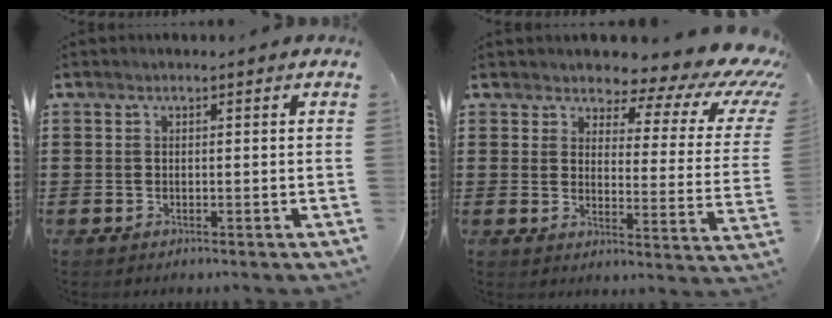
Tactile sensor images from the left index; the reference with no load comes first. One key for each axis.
{"total": 5.7, "fx": 4.3, "fy": 2.3, "fz": 2.9, "tx": -0.057, "ty": -0.034, "tz": 0.069}